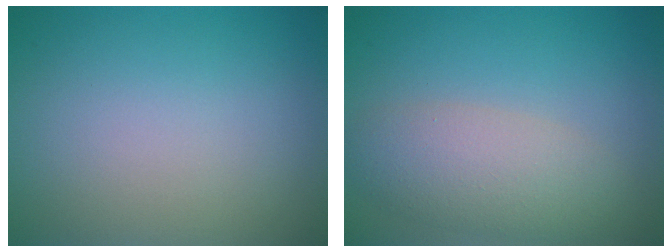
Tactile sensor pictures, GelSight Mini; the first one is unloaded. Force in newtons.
{"total": 4.5, "press": 4.5, "slide": 0.2}